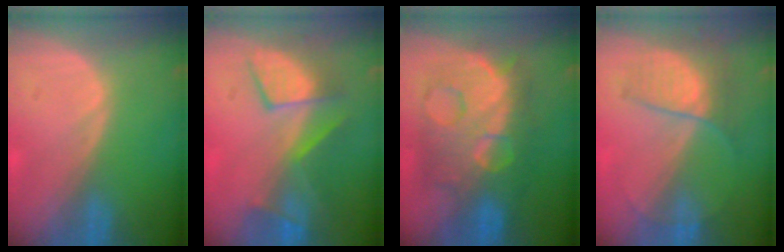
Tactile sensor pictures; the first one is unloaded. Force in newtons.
{"total": 7.9, "press": 7.8, "slide": 1.2}
{"total": 12.4, "press": 12.3, "slide": 1.2}
{"total": 7.3, "press": 6.0, "slide": 4.0}